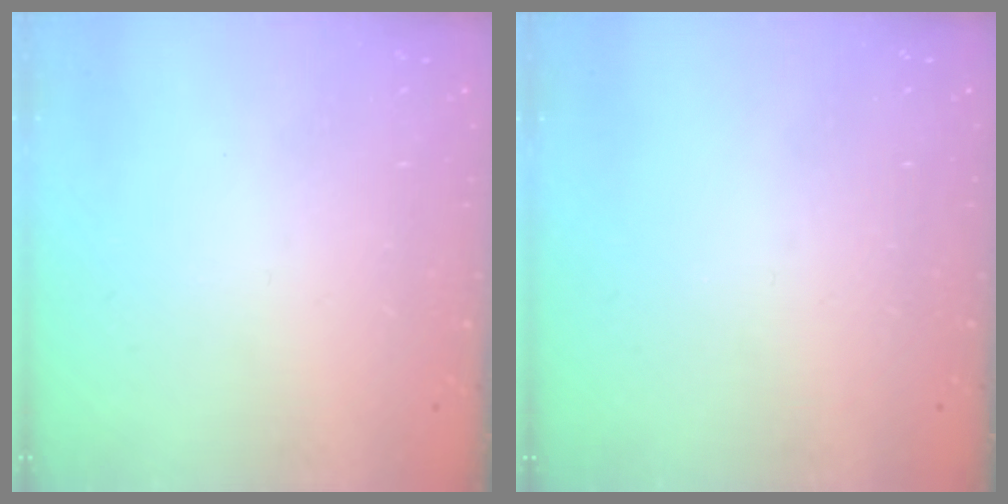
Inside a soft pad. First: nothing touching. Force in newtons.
{"total": 0.0}